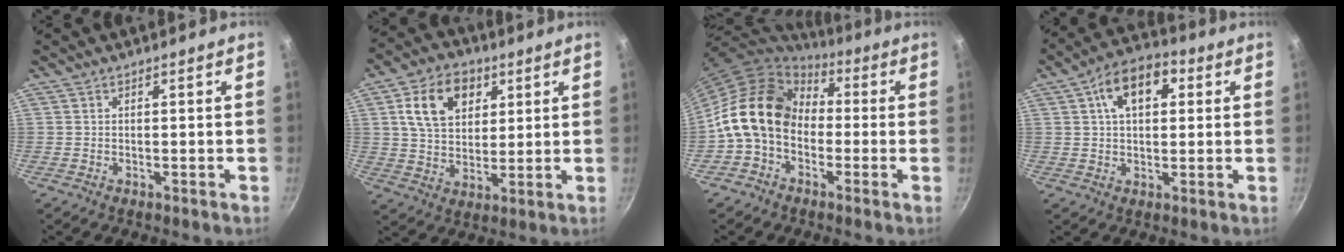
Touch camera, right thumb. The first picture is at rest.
{"total": 13.0, "force": [4.6, 9.2, 8.0], "torque": [-0.112, -0.003, 0.075]}
{"total": 15.4, "force": [-1.2, 11.9, 9.7], "torque": [-0.143, 0.042, -0.042]}
{"total": 10.8, "force": [3.3, 6.6, 7.9], "torque": [-0.095, 0.014, 0.041]}